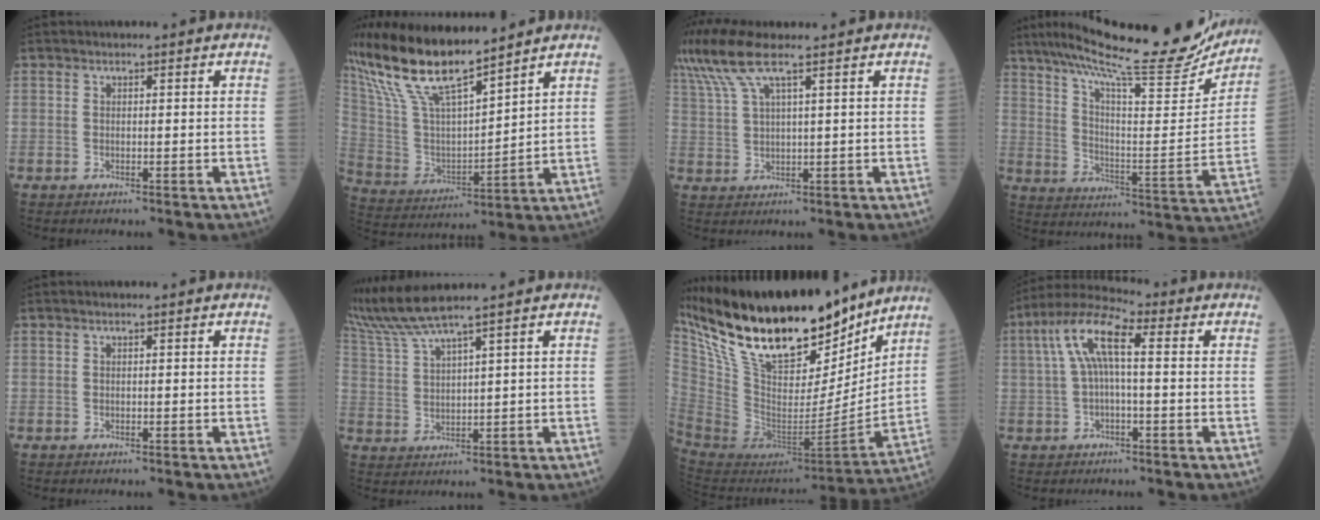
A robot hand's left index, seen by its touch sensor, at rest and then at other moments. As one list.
[{"total": 16.7, "force": [13.5, 2.4, 9.7], "torque": [-0.202, 0.007, 0.268]}, {"total": 6.8, "force": [4.8, 0.3, 4.8], "torque": [-0.117, 0.017, 0.103]}, {"total": 25.1, "force": [21.9, 2.3, 12.1], "torque": [-0.207, -0.046, 0.305]}, {"total": 0.0}, {"total": 6.0, "force": [5.3, -2.3, 1.6], "torque": [-0.058, -0.006, 0.122]}, {"total": 29.0, "force": [23.0, 8.6, 15.4], "torque": [-0.293, -0.015, 0.383]}, {"total": 8.6, "force": [0.9, 2.3, 8.2], "torque": [-0.172, 0.033, 0.010]}]